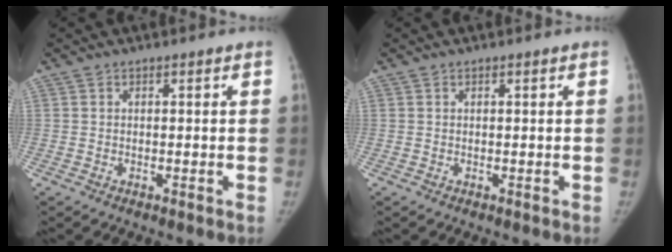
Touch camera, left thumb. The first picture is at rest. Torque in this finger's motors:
{"motor_torque": [0.09, 0.15, 0.39, -0.27, 0.03]}